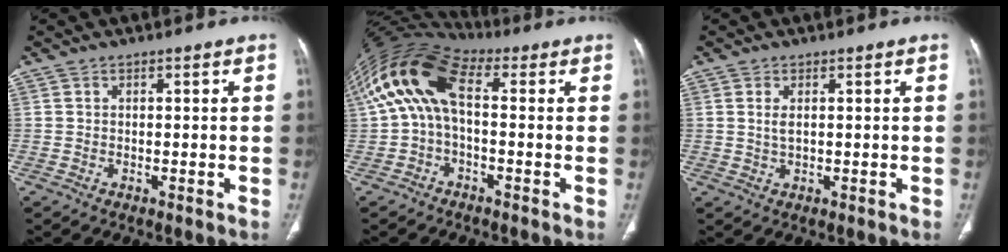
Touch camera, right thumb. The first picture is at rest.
{"total": 13.6, "force": [1.4, 7.1, 11.6], "torque": [-0.233, 0.048, 0.014]}
{"total": 2.0, "force": [0.4, 0.9, 1.7], "torque": [-0.040, -0.002, 0.013]}